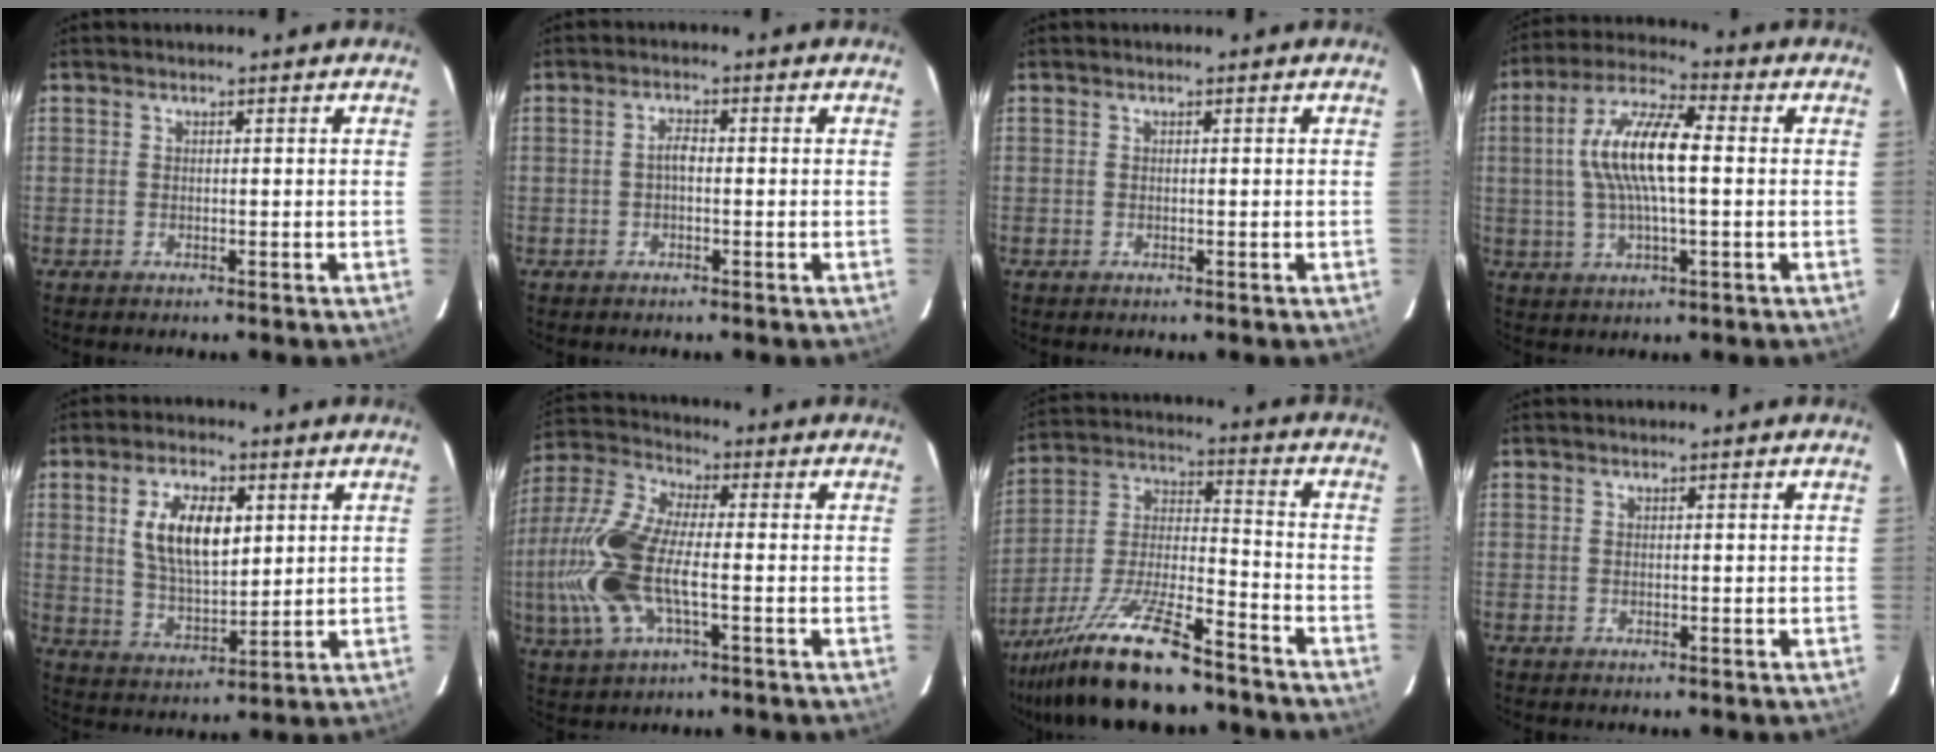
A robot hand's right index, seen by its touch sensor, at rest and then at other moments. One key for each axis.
{"total": 1.8, "fx": -0.3, "fy": 0.8, "fz": 1.6, "tx": -0.031, "ty": 0.008, "tz": -0.008}
{"total": 0.0}
{"total": 12.8, "fx": 0.8, "fy": 3.5, "fz": 12.3, "tx": -0.241, "ty": 0.015, "tz": 0.011}
{"total": 11.1, "fx": 3.3, "fy": 5.2, "fz": 9.3, "tx": -0.177, "ty": 0.005, "tz": 0.069}
{"total": 16.8, "fx": -3.0, "fy": 6.9, "fz": 15.0, "tx": -0.334, "ty": 0.000, "tz": -0.065}
{"total": 19.9, "fx": -14.9, "fy": 4.4, "fz": 12.4, "tx": -0.252, "ty": -0.023, "tz": -0.258}
{"total": 0.0}